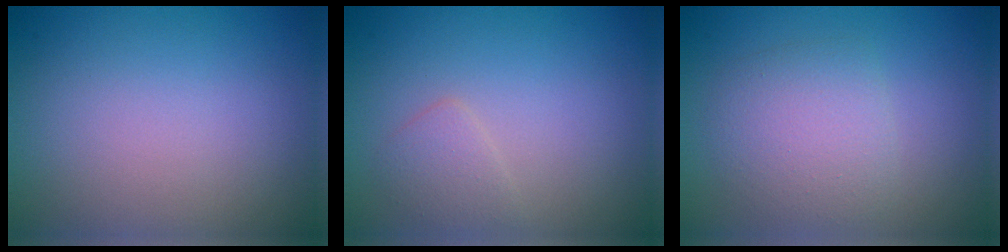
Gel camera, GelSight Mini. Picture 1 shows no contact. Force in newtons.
{"total": 1.5, "press": 1.5, "slide": 0.1}
{"total": 3.5, "press": 3.5, "slide": 0.1}